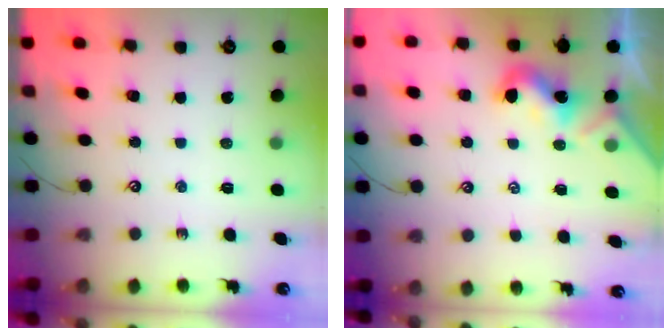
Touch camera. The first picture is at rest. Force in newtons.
{"total": 2.0, "press": 2.0, "slide": 0.4}